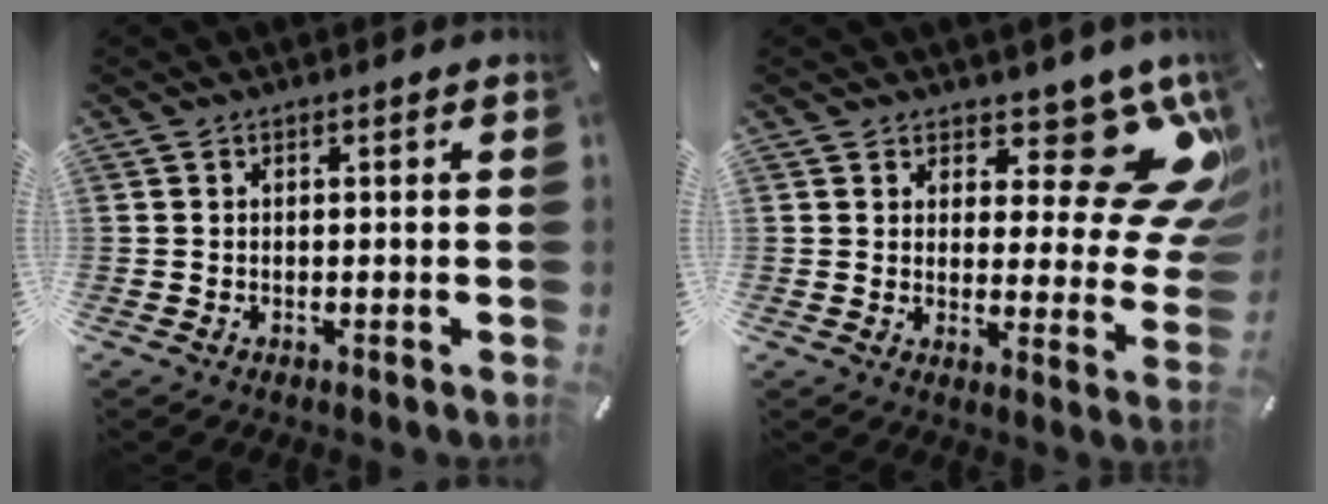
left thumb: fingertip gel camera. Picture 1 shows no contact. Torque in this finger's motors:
{"motor_torque": [0.62, 0.06, 0.32, 0.08, 0.03]}